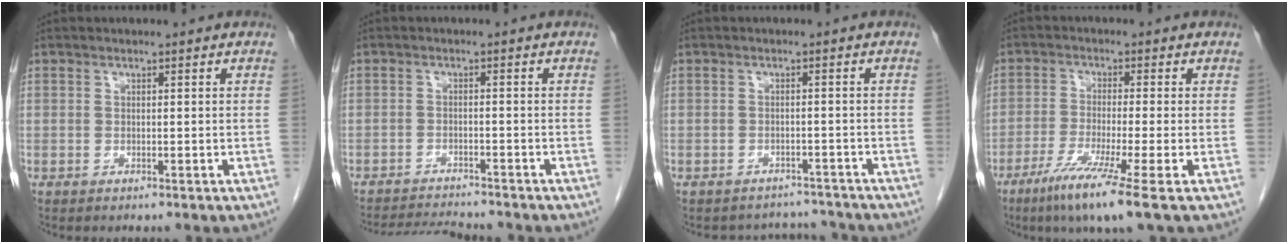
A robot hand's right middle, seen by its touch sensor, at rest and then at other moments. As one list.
[{"total": 6.8, "force": [-6.7, 0.1, 1.4], "torque": [-0.021, -0.010, -0.108]}, {"total": 5.2, "force": [-5.0, 1.5, -0.8], "torque": [0.010, 0.019, -0.061]}, {"total": 8.7, "force": [-5.2, -1.4, 6.8], "torque": [-0.124, -0.030, -0.097]}]